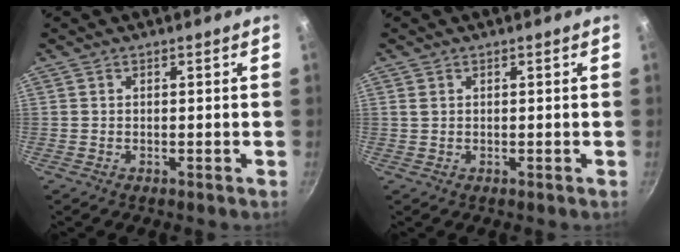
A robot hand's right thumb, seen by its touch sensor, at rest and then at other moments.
{"total": 0.9, "force": [0.4, 0.6, 0.5], "torque": [-0.010, 0.000, 0.008]}